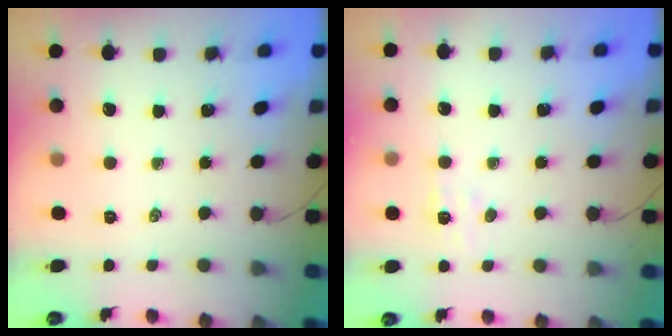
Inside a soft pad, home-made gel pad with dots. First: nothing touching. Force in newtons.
{"total": 4.2, "press": 4.0, "slide": 1.2}